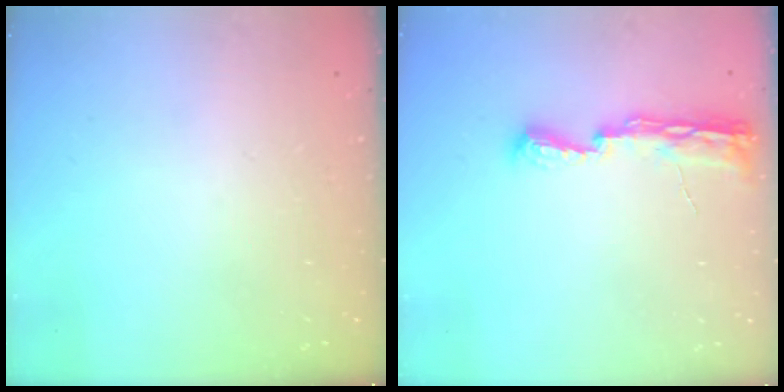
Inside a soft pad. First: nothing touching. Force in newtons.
{"total": 8.1, "press": 8.0, "slide": 0.9}